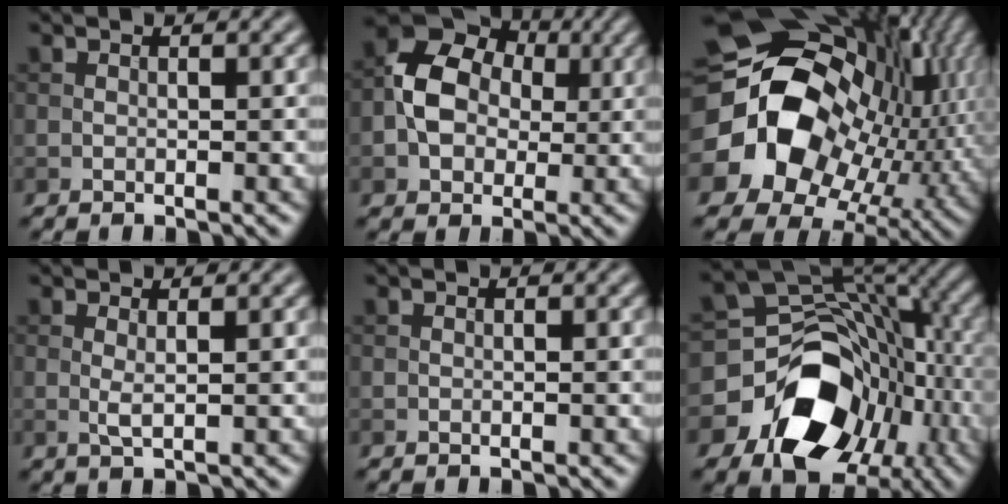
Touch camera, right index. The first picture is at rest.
{"total": 7.4, "force": [0.0, 6.1, 4.3], "torque": [-0.070, 0.008, -0.011]}
{"total": 21.4, "force": [0.8, 17.2, 12.6], "torque": [-0.257, -0.034, 0.021]}
{"total": 1.2, "force": [0.3, 0.2, 1.2], "torque": [-0.026, 0.000, 0.004]}
{"total": 0.0}
{"total": 14.6, "force": [-6.2, 10.8, 7.7], "torque": [-0.122, -0.019, -0.098]}